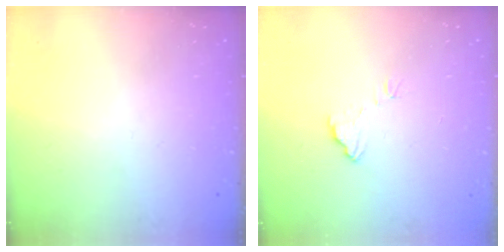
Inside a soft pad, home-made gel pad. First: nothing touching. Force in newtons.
{"total": 5.7, "press": 5.7, "slide": 0.3}